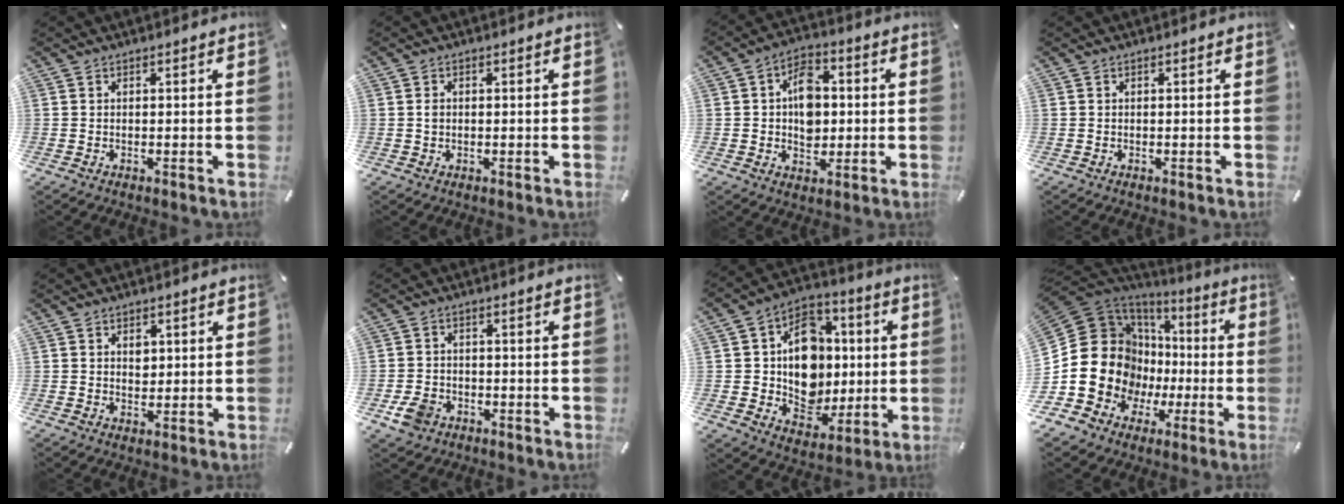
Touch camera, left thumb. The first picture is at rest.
{"total": 1.1, "force": [0.0, 0.9, 0.7], "torque": [-0.015, 0.004, -0.001]}
{"total": 9.5, "force": [0.2, 7.2, 6.1], "torque": [-0.092, 0.007, 0.005]}
{"total": 0.0}
{"total": 2.6, "force": [0.7, 2.1, 1.2], "torque": [0.006, -0.008, 0.005]}
{"total": 5.5, "force": [-2.6, 4.3, 2.4], "torque": [-0.046, 0.006, -0.050]}
{"total": 15.5, "force": [1.1, 13.4, 7.7], "torque": [-0.118, -0.007, 0.034]}
{"total": 19.3, "force": [0.1, 17.1, 8.8], "torque": [-0.188, -0.031, 0.028]}